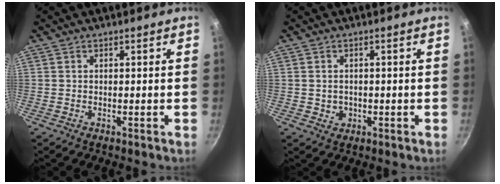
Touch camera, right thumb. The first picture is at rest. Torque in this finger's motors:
{"motor_torque": [-0.39, 0.14, -0.08, 0.65, -0.05]}